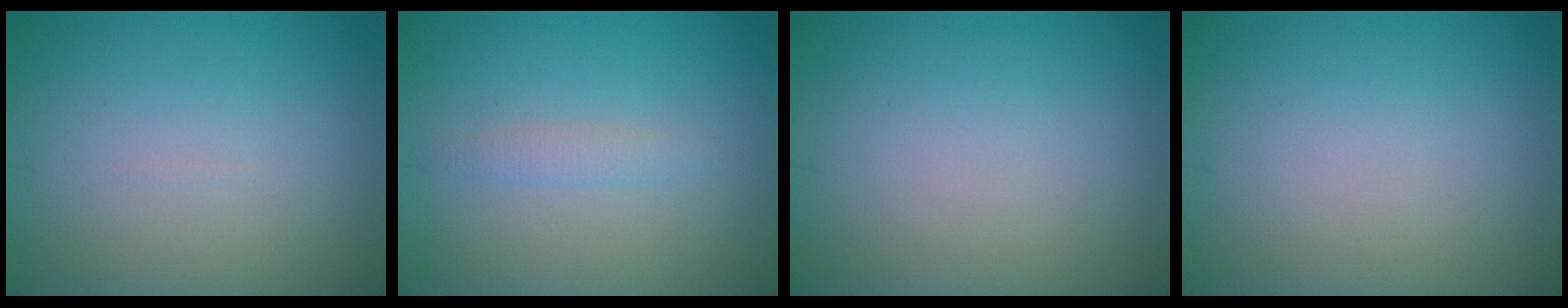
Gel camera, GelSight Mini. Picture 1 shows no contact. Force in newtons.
{"total": 1.2, "press": 1.2, "slide": 0.0}
{"total": 0.0}
{"total": 0.0}